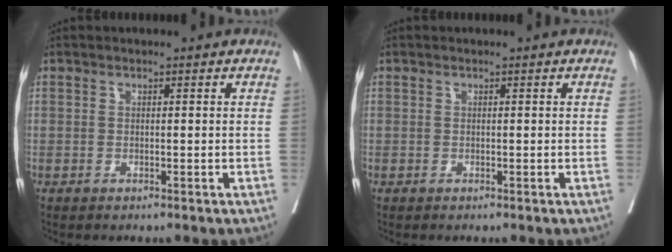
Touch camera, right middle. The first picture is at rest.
{"total": 0.0}